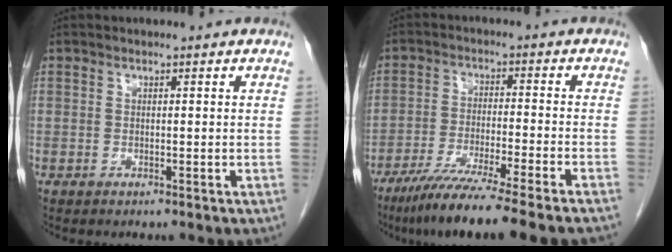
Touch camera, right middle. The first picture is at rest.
{"total": 13.8, "force": [-10.9, -1.3, 8.4], "torque": [-0.136, -0.049, -0.175]}